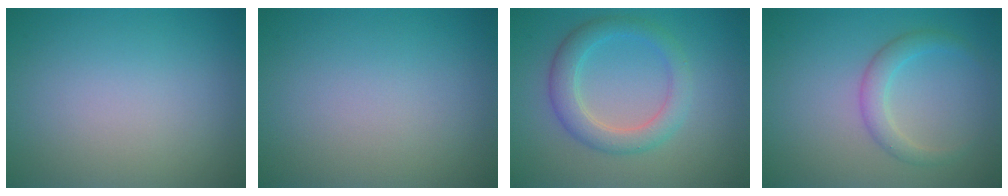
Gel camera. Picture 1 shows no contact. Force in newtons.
{"total": 0.0}
{"total": 3.7, "press": 3.7, "slide": 0.0}
{"total": 2.2, "press": 2.2, "slide": 0.1}